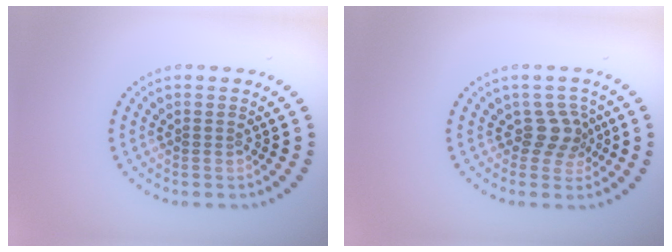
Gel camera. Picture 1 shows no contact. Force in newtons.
{"total": 2.4, "press": 1.8, "slide": 1.6}